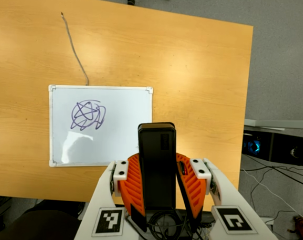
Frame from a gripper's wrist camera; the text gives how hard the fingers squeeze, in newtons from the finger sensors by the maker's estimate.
{"total": 8.3, "left": 7.0, "right": 9.6}